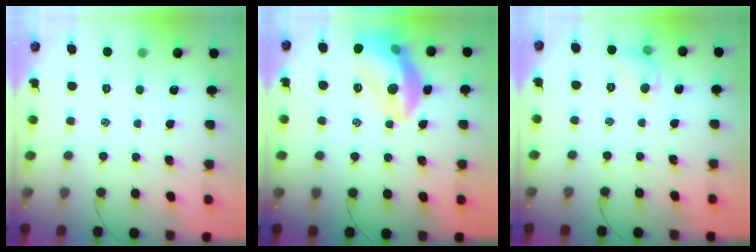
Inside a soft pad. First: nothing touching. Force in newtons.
{"total": 14.8, "press": 14.8, "slide": 1.4}
{"total": 5.6, "press": 5.4, "slide": 1.5}